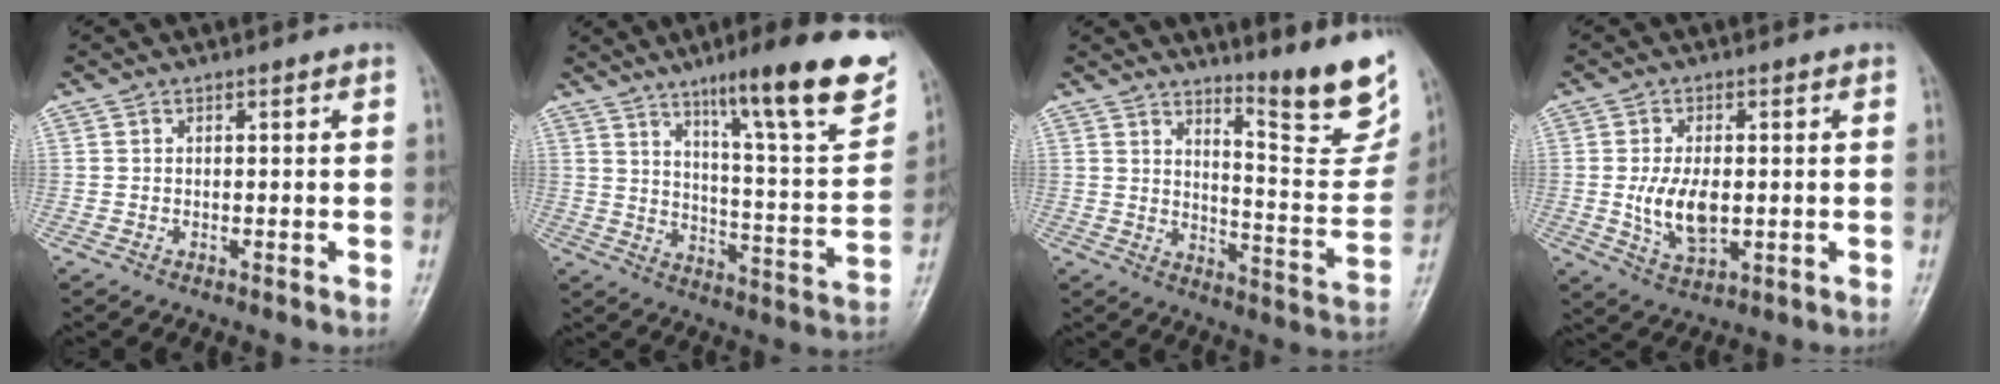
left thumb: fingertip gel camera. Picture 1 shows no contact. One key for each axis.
{"total": 22.2, "fx": 13.6, "fy": 3.4, "fz": 17.3, "tx": -0.221, "ty": -0.054, "tz": 0.205}
{"total": 15.9, "fx": 11.5, "fy": 2.9, "fz": 10.6, "tx": -0.107, "ty": -0.098, "tz": 0.165}
{"total": 8.0, "fx": -0.4, "fy": 4.5, "fz": 6.6, "tx": -0.119, "ty": -0.009, "tz": 0.000}